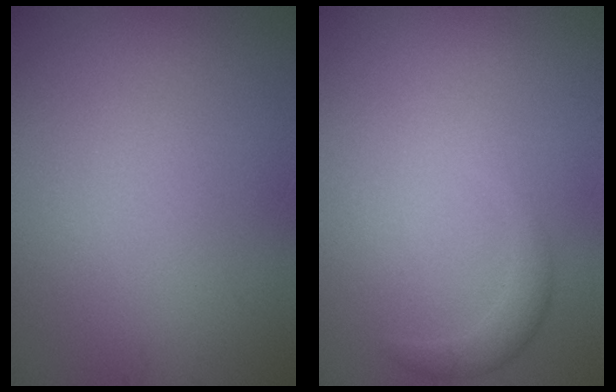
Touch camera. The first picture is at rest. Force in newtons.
{"total": 1.6, "press": 1.6, "slide": 0.1}